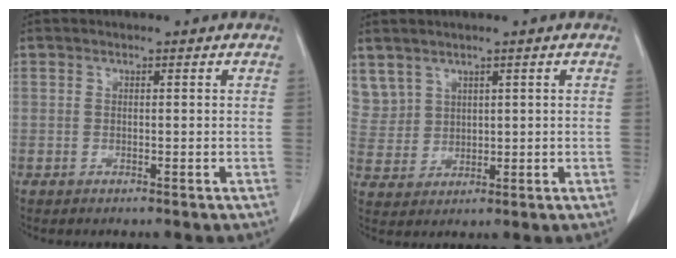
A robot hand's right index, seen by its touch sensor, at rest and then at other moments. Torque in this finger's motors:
{"motor_torque": [-0.32, 0.40, -0.03, 0.00]}